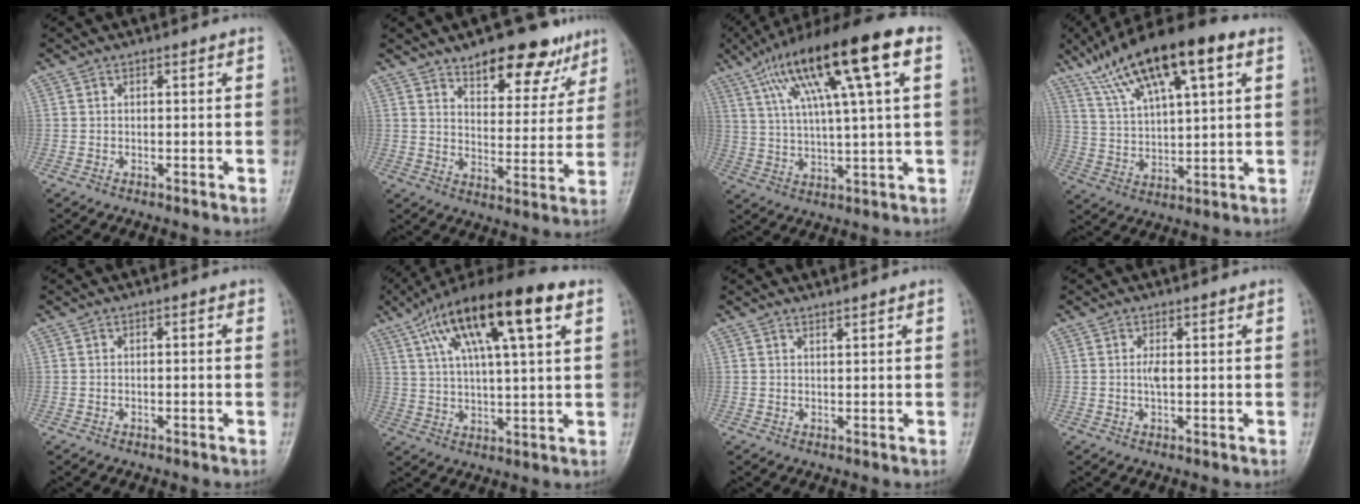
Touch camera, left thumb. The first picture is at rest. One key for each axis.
{"total": 14.9, "fx": 10.1, "fy": 6.8, "fz": 8.7, "tx": -0.059, "ty": -0.055, "tz": 0.146}
{"total": 21.3, "fx": 8.6, "fy": 4.3, "fz": 19.0, "tx": -0.330, "ty": 0.020, "tz": 0.140}
{"total": 19.5, "fx": 10.1, "fy": 6.2, "fz": 15.5, "tx": -0.252, "ty": -0.005, "tz": 0.179}
{"total": 0.7, "fx": 0.0, "fy": 0.2, "fz": 0.7, "tx": -0.011, "ty": 0.003, "tz": 0.001}
{"total": 20.4, "fx": 9.5, "fy": 5.2, "fz": 17.3, "tx": -0.296, "ty": 0.009, "tz": 0.160}
{"total": 0.9, "fx": 0.9, "fy": -0.1, "fz": 0.2, "tx": -0.003, "ty": -0.009, "tz": 0.017}
{"total": 1.4, "fx": 0.2, "fy": 0.4, "fz": 1.3, "tx": -0.030, "ty": -0.001, "tz": 0.006}